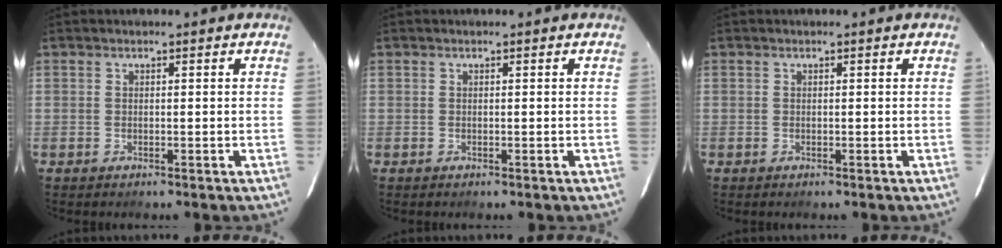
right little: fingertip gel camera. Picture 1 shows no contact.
{"total": 0.0}
{"total": 0.0}